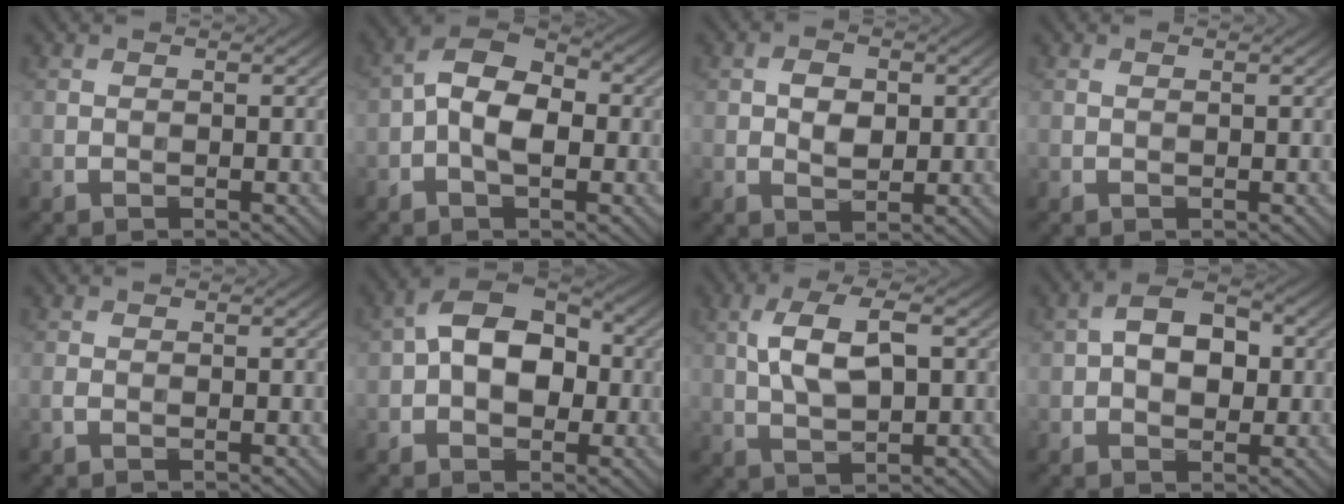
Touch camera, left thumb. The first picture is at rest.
{"total": 7.9, "force": [-0.9, 4.5, 6.4], "torque": [-0.118, 0.014, -0.029]}
{"total": 3.4, "force": [0.4, 2.3, 2.5], "torque": [-0.047, -0.001, 0.005]}
{"total": 0.0}
{"total": 0.5, "force": [-0.3, 0.2, 0.4], "torque": [-0.013, -0.001, -0.007]}
{"total": 9.5, "force": [0.2, 6.2, 7.2], "torque": [-0.112, 0.019, -0.014]}
{"total": 6.8, "force": [1.2, 2.8, 6.0], "torque": [-0.128, 0.007, 0.025]}
{"total": 6.4, "force": [0.7, 4.2, 4.9], "torque": [-0.076, 0.009, 0.004]}